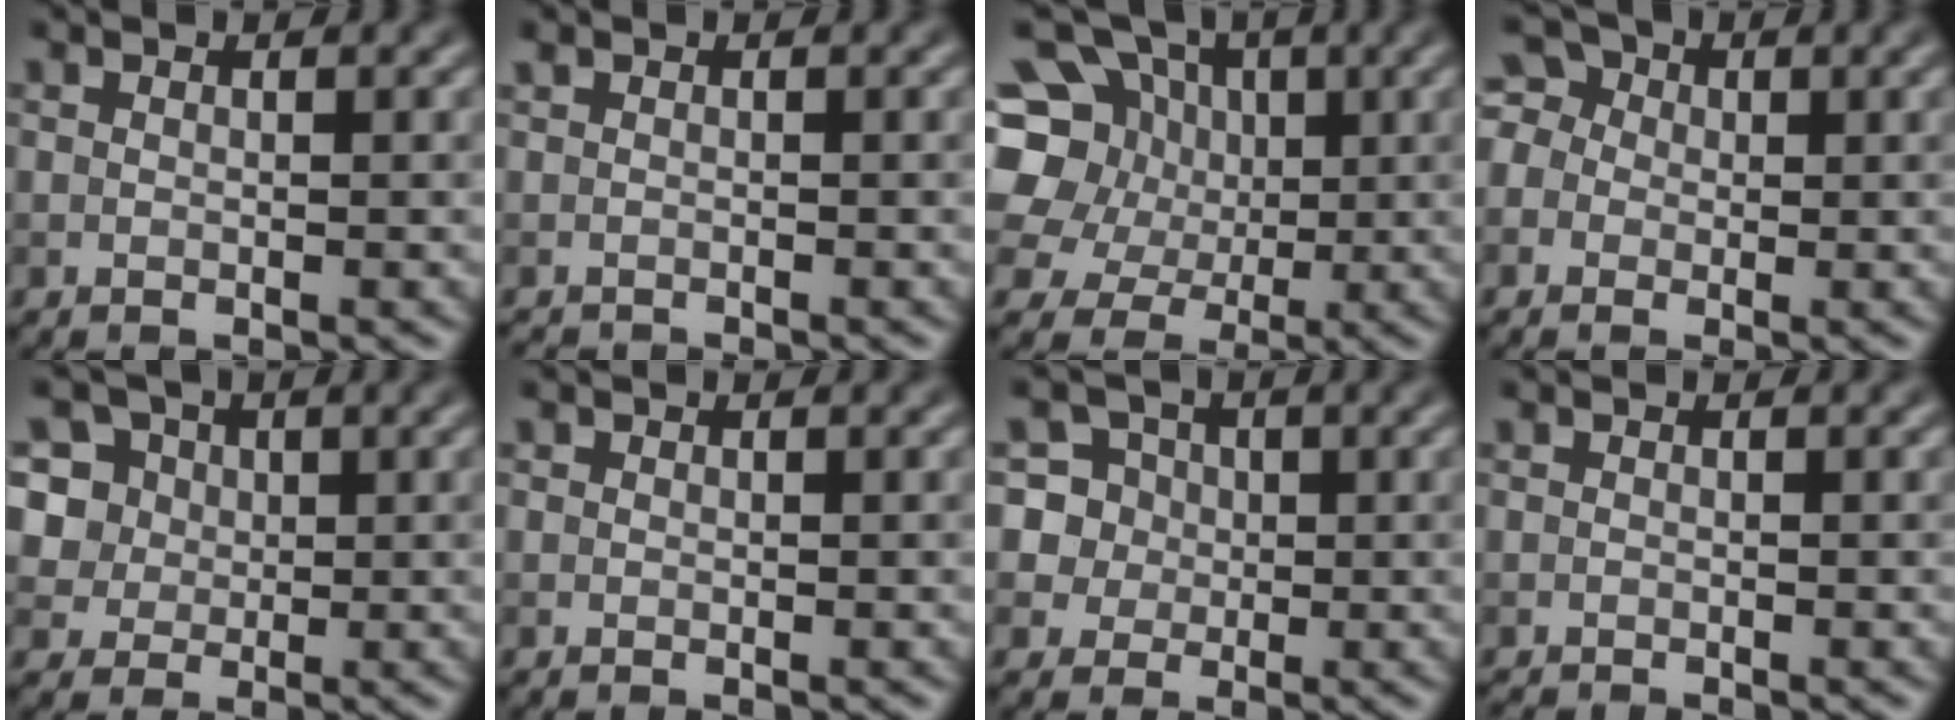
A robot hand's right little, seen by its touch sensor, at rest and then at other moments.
{"total": 0.9, "force": [-0.9, 0.2, 0.1], "torque": [0.000, -0.008, -0.016]}
{"total": 9.4, "force": [1.9, 8.1, 4.5], "torque": [-0.101, 0.031, 0.005]}
{"total": 4.3, "force": [0.7, 3.7, 1.9], "torque": [-0.035, 0.029, -0.022]}
{"total": 9.3, "force": [4.1, 7.4, 3.8], "torque": [-0.085, 0.030, 0.049]}
{"total": 0.0}
{"total": 7.6, "force": [2.2, 7.0, 2.1], "torque": [-0.049, 0.040, 0.021]}
{"total": 0.7, "force": [-0.7, 0.0, 0.0], "torque": [0.003, -0.005, -0.013]}